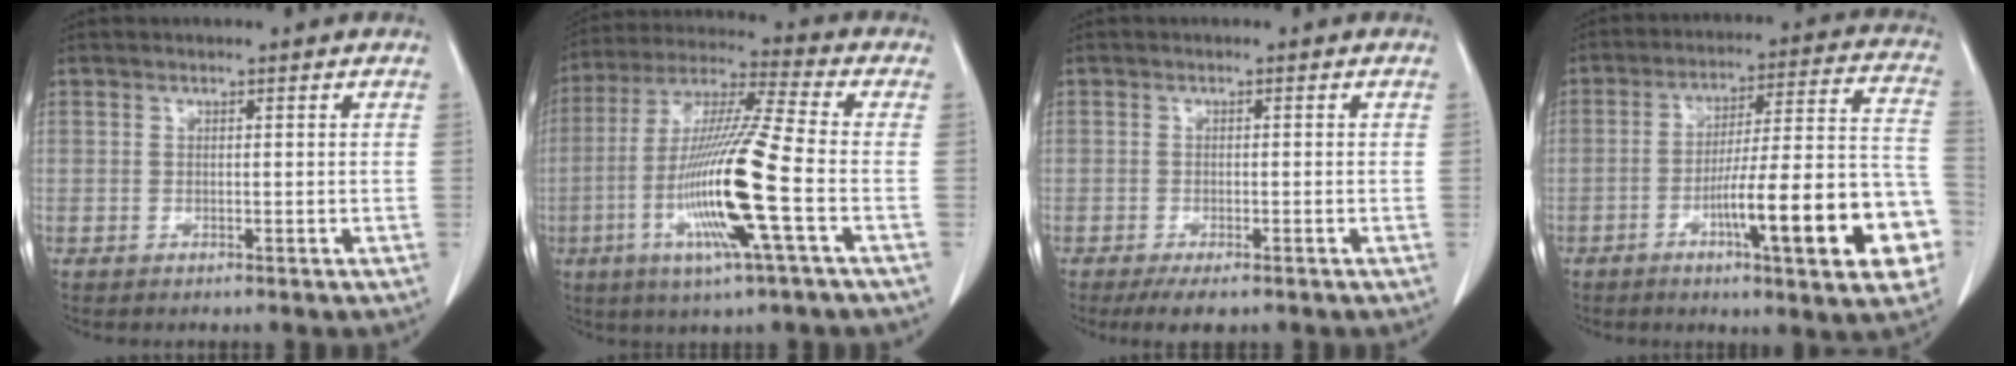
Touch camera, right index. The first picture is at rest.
{"total": 16.6, "force": [-4.5, -0.2, 16.0], "torque": [-0.324, -0.014, -0.094]}
{"total": 3.5, "force": [-2.4, 1.1, 2.3], "torque": [-0.037, -0.006, -0.035]}
{"total": 19.8, "force": [-7.1, 2.3, 18.4], "torque": [-0.212, 0.021, -0.097]}